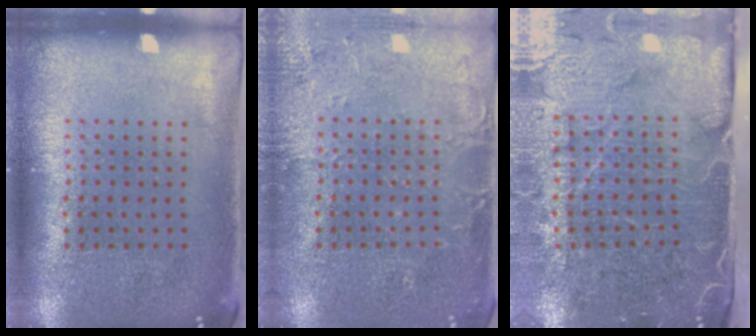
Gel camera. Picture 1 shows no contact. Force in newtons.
{"total": 2.9, "press": 2.9, "slide": 0.4}
{"total": 4.9, "press": 4.1, "slide": 2.7}